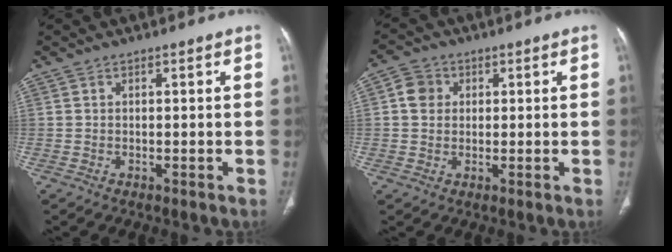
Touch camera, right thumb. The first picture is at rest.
{"total": 4.6, "force": [1.0, 4.1, 2.0], "torque": [-0.025, 0.006, 0.015]}